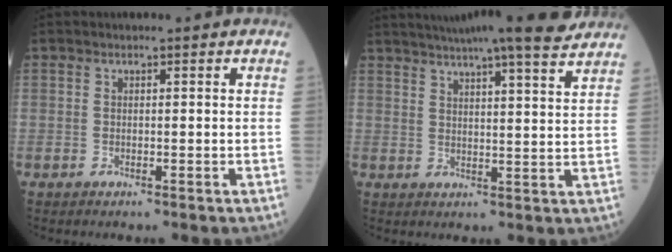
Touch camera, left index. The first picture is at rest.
{"total": 17.7, "force": [15.4, 0.9, 8.7], "torque": [-0.144, 0.017, 0.208]}